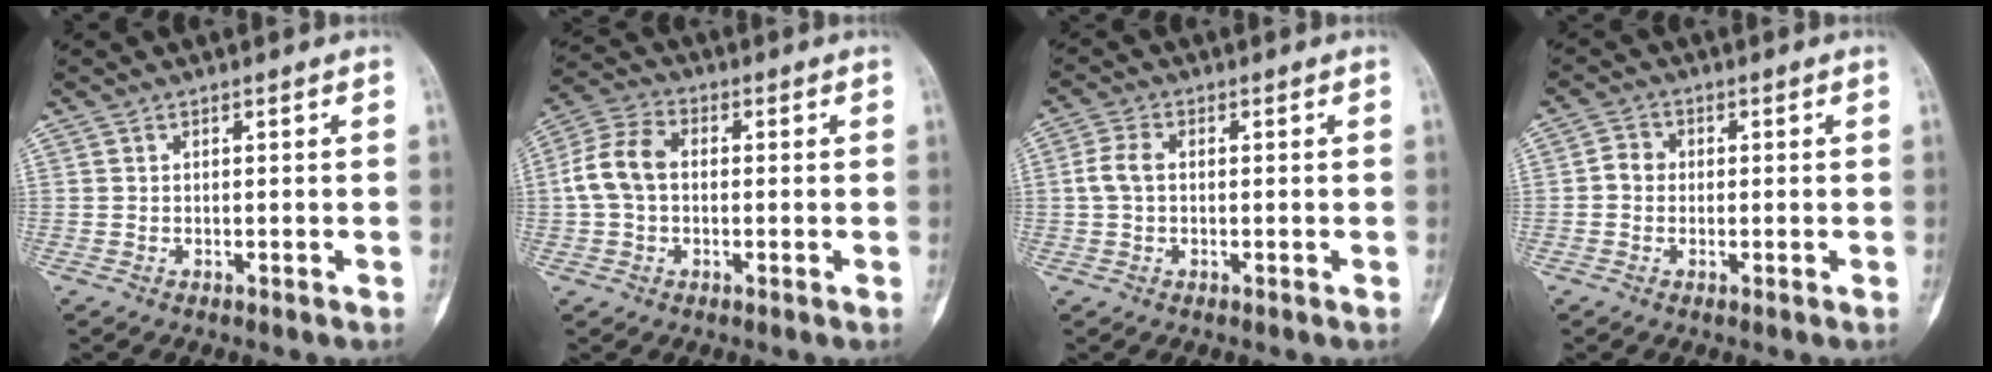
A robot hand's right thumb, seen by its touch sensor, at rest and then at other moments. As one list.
[{"total": 8.3, "force": [0.0, 5.8, 5.9], "torque": [-0.120, 0.027, -0.008]}, {"total": 3.8, "force": [0.1, 2.5, 2.9], "torque": [-0.069, 0.009, -0.003]}, {"total": 2.9, "force": [-0.2, 2.6, 1.3], "torque": [-0.009, 0.008, -0.011]}]